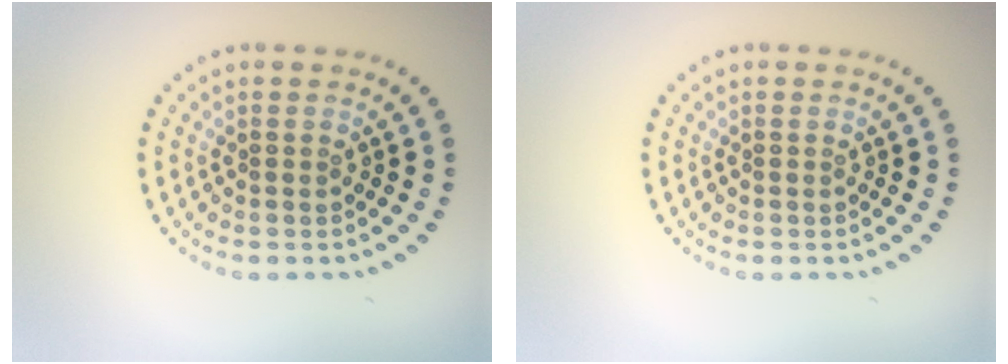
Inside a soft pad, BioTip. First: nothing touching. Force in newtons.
{"total": 0.0}